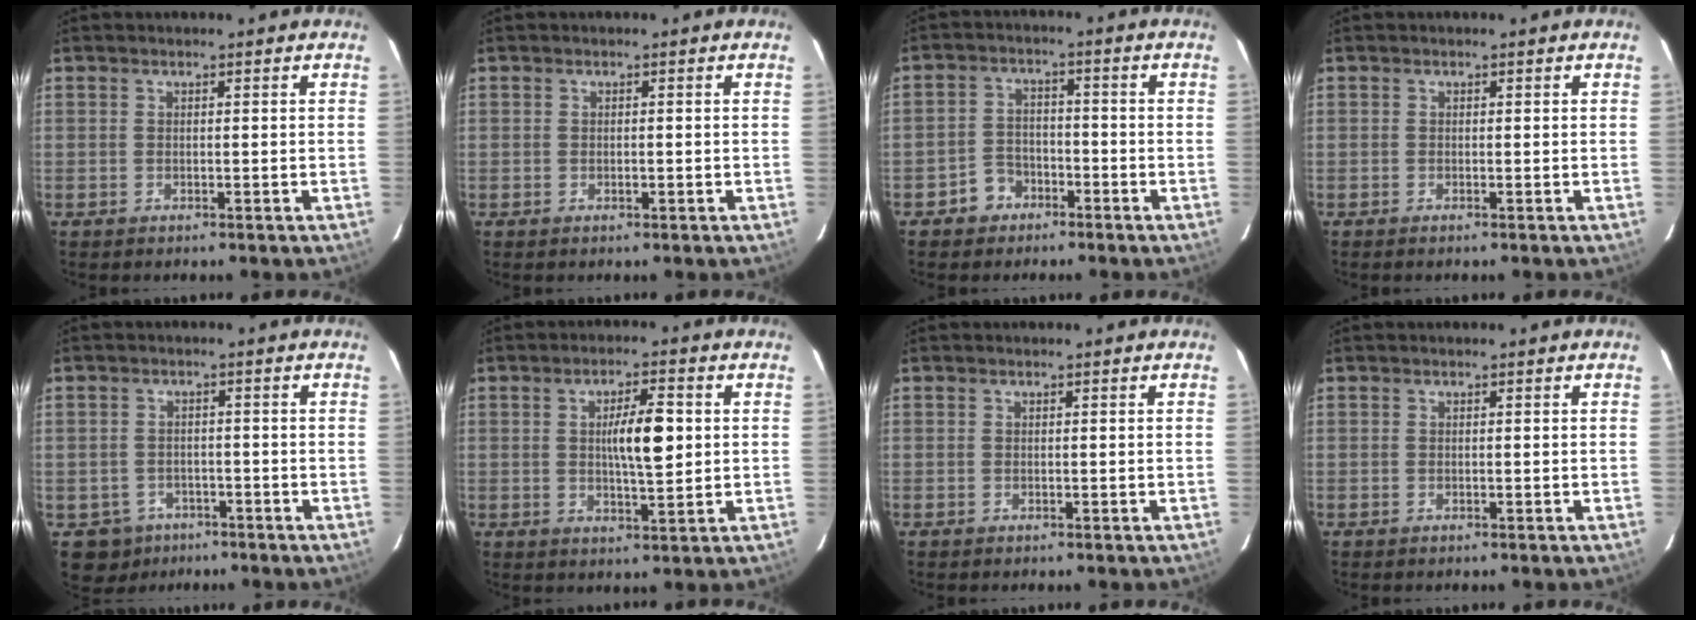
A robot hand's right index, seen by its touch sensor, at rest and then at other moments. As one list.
[{"total": 0.5, "force": [-0.1, 0.3, 0.4], "torque": [-0.010, -0.001, 0.000]}, {"total": 4.4, "force": [-2.6, 3.4, 0.9], "torque": [-0.014, 0.016, -0.044]}, {"total": 0.0}, {"total": 5.5, "force": [-2.7, 4.7, 0.1], "torque": [-0.002, 0.011, -0.034]}, {"total": 6.9, "force": [0.9, 1.4, 6.7], "torque": [-0.112, 0.005, 0.017]}, {"total": 0.0}, {"total": 0.0}]